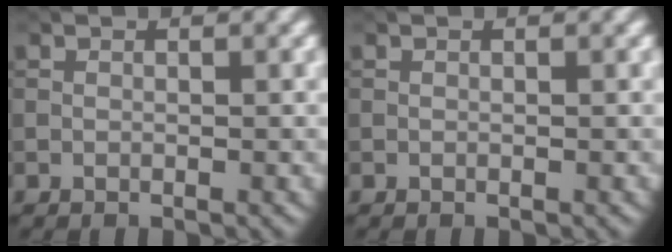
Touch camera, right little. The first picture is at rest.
{"total": 0.0}